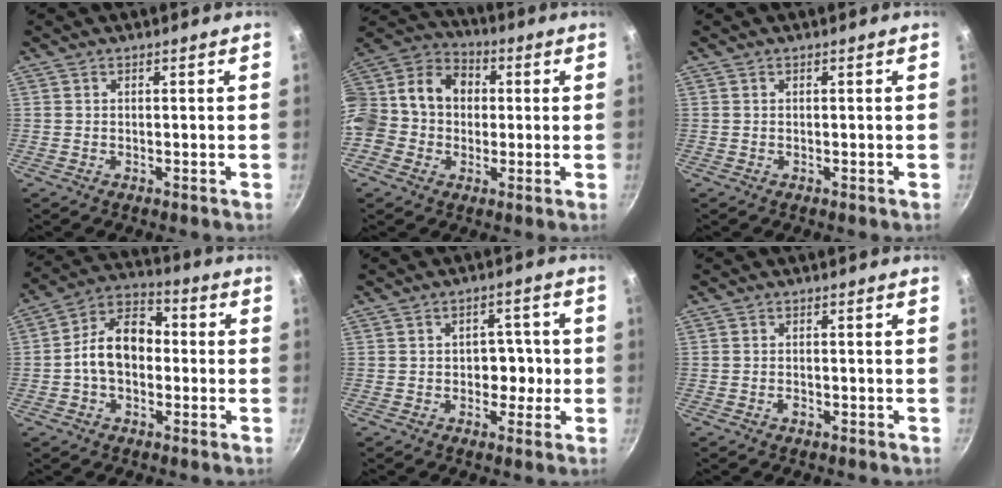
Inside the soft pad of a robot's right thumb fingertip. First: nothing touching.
{"total": 17.1, "force": [-0.3, 14.8, 8.6], "torque": [-0.141, 0.049, -0.025]}
{"total": 0.0}
{"total": 11.5, "force": [-0.9, 8.1, 8.2], "torque": [-0.104, 0.040, -0.036]}
{"total": 5.3, "force": [-0.7, 4.2, 3.1], "torque": [0.008, 0.014, -0.012]}
{"total": 1.2, "force": [-0.7, 0.6, 0.7], "torque": [-0.014, 0.008, -0.013]}